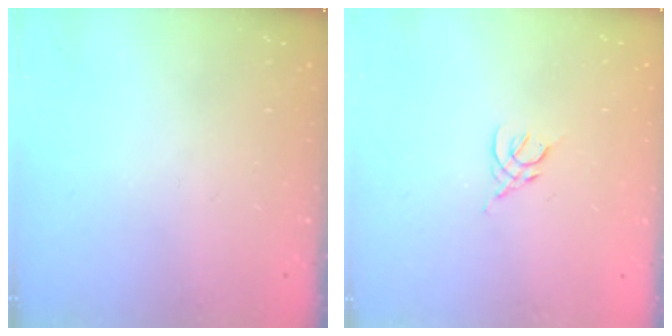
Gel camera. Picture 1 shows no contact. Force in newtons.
{"total": 2.5, "press": 2.4, "slide": 0.7}